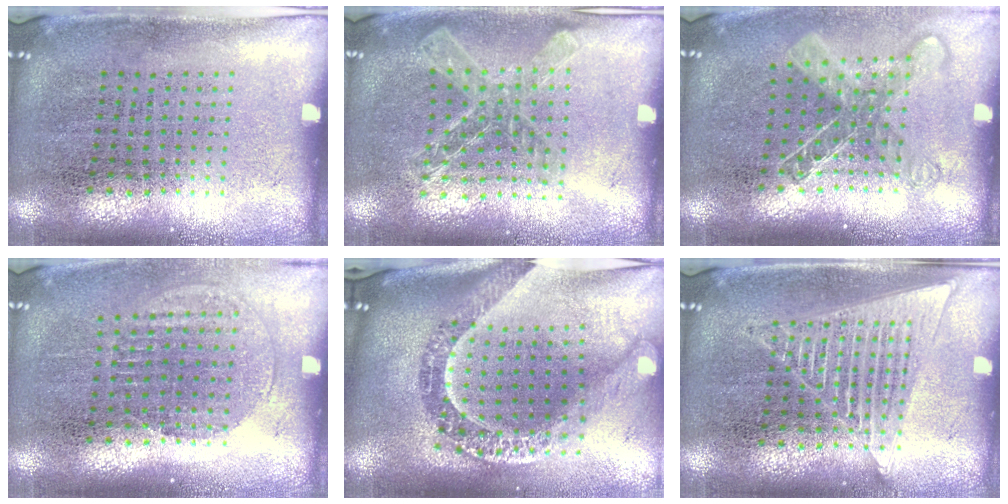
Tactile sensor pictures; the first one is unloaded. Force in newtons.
{"total": 1.3, "press": 1.3, "slide": 0.3}
{"total": 1.5, "press": 1.2, "slide": 0.8}
{"total": 1.4, "press": 1.1, "slide": 0.7}
{"total": 3.0, "press": 2.3, "slide": 2.0}
{"total": 2.7, "press": 2.7, "slide": 0.4}